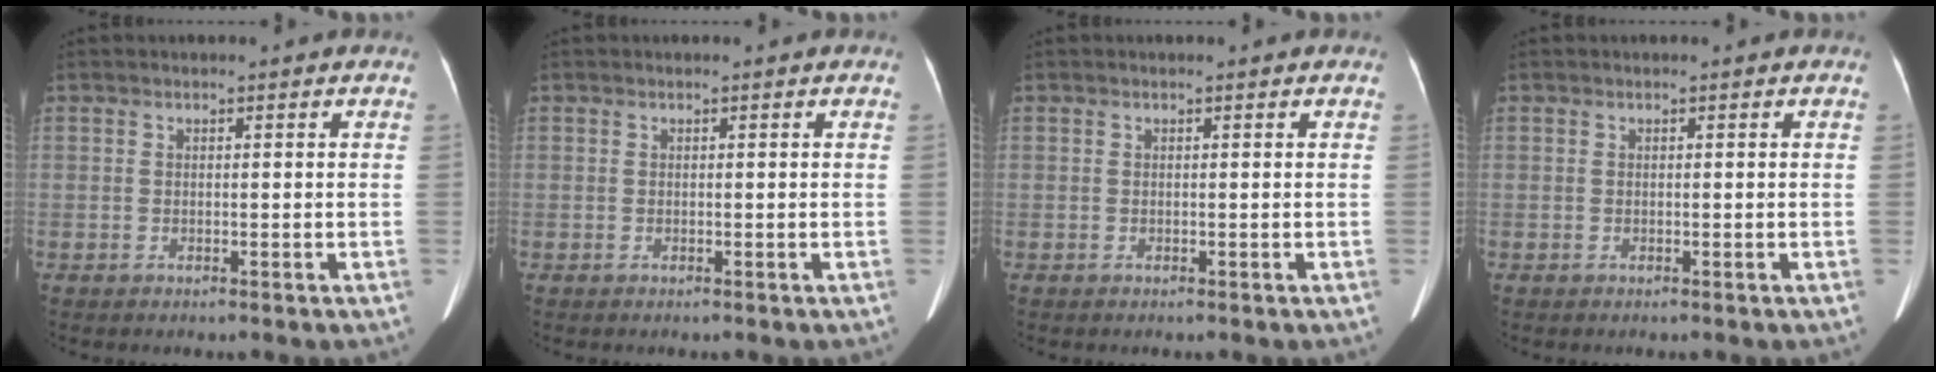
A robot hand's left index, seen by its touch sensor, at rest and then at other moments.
{"total": 0.0}
{"total": 0.0}
{"total": 0.0}